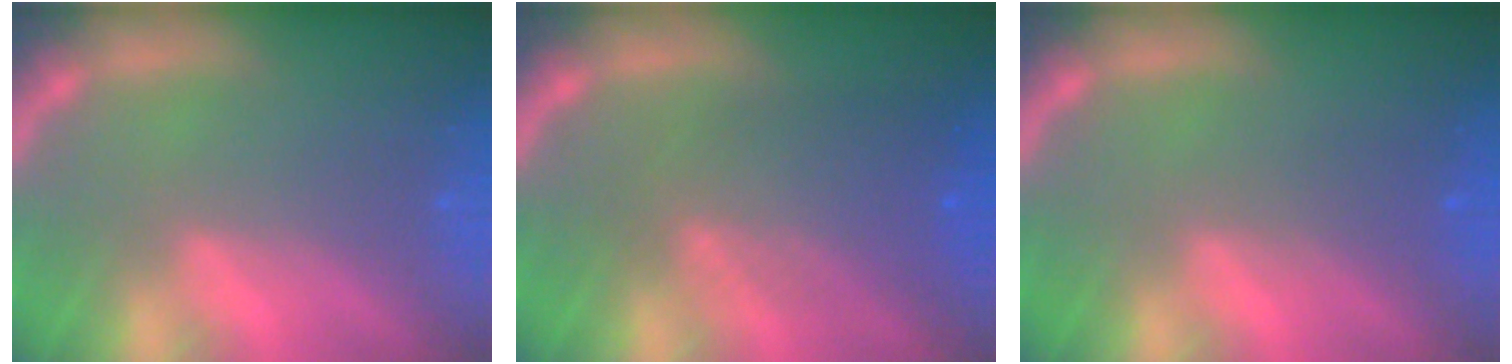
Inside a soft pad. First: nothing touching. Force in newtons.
{"total": 6.1}
{"total": 1.4}